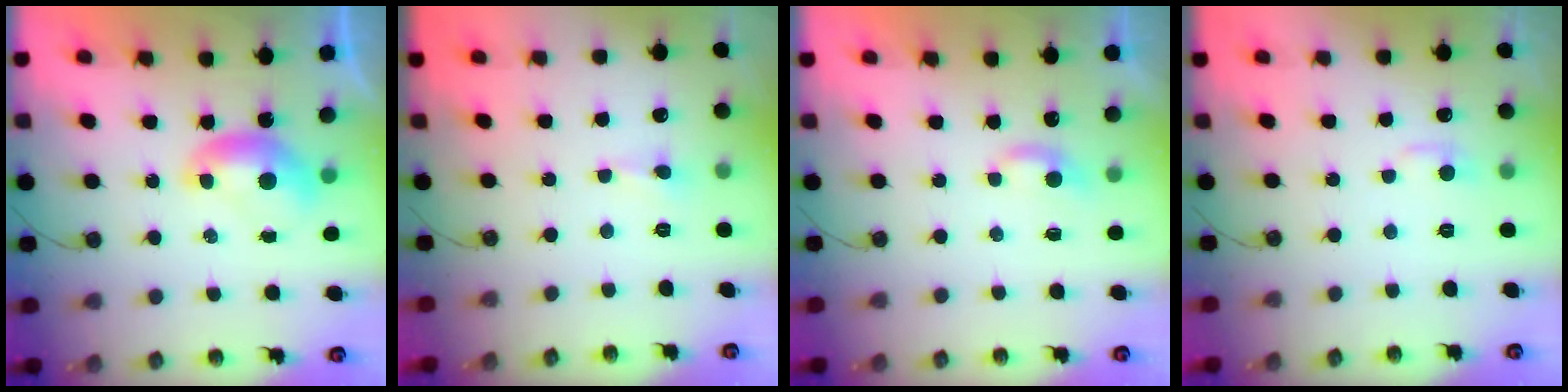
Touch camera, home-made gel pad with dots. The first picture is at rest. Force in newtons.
{"total": 1.8, "press": 1.6, "slide": 0.7}
{"total": 1.7, "press": 1.7, "slide": 0.4}
{"total": 1.0, "press": 0.4, "slide": 0.9}